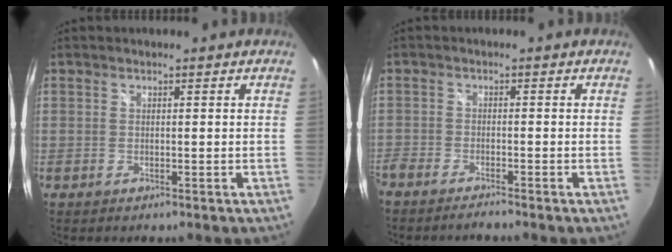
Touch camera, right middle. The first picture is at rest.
{"total": 3.6, "force": [-3.3, 0.3, 1.2], "torque": [-0.043, -0.013, -0.066]}